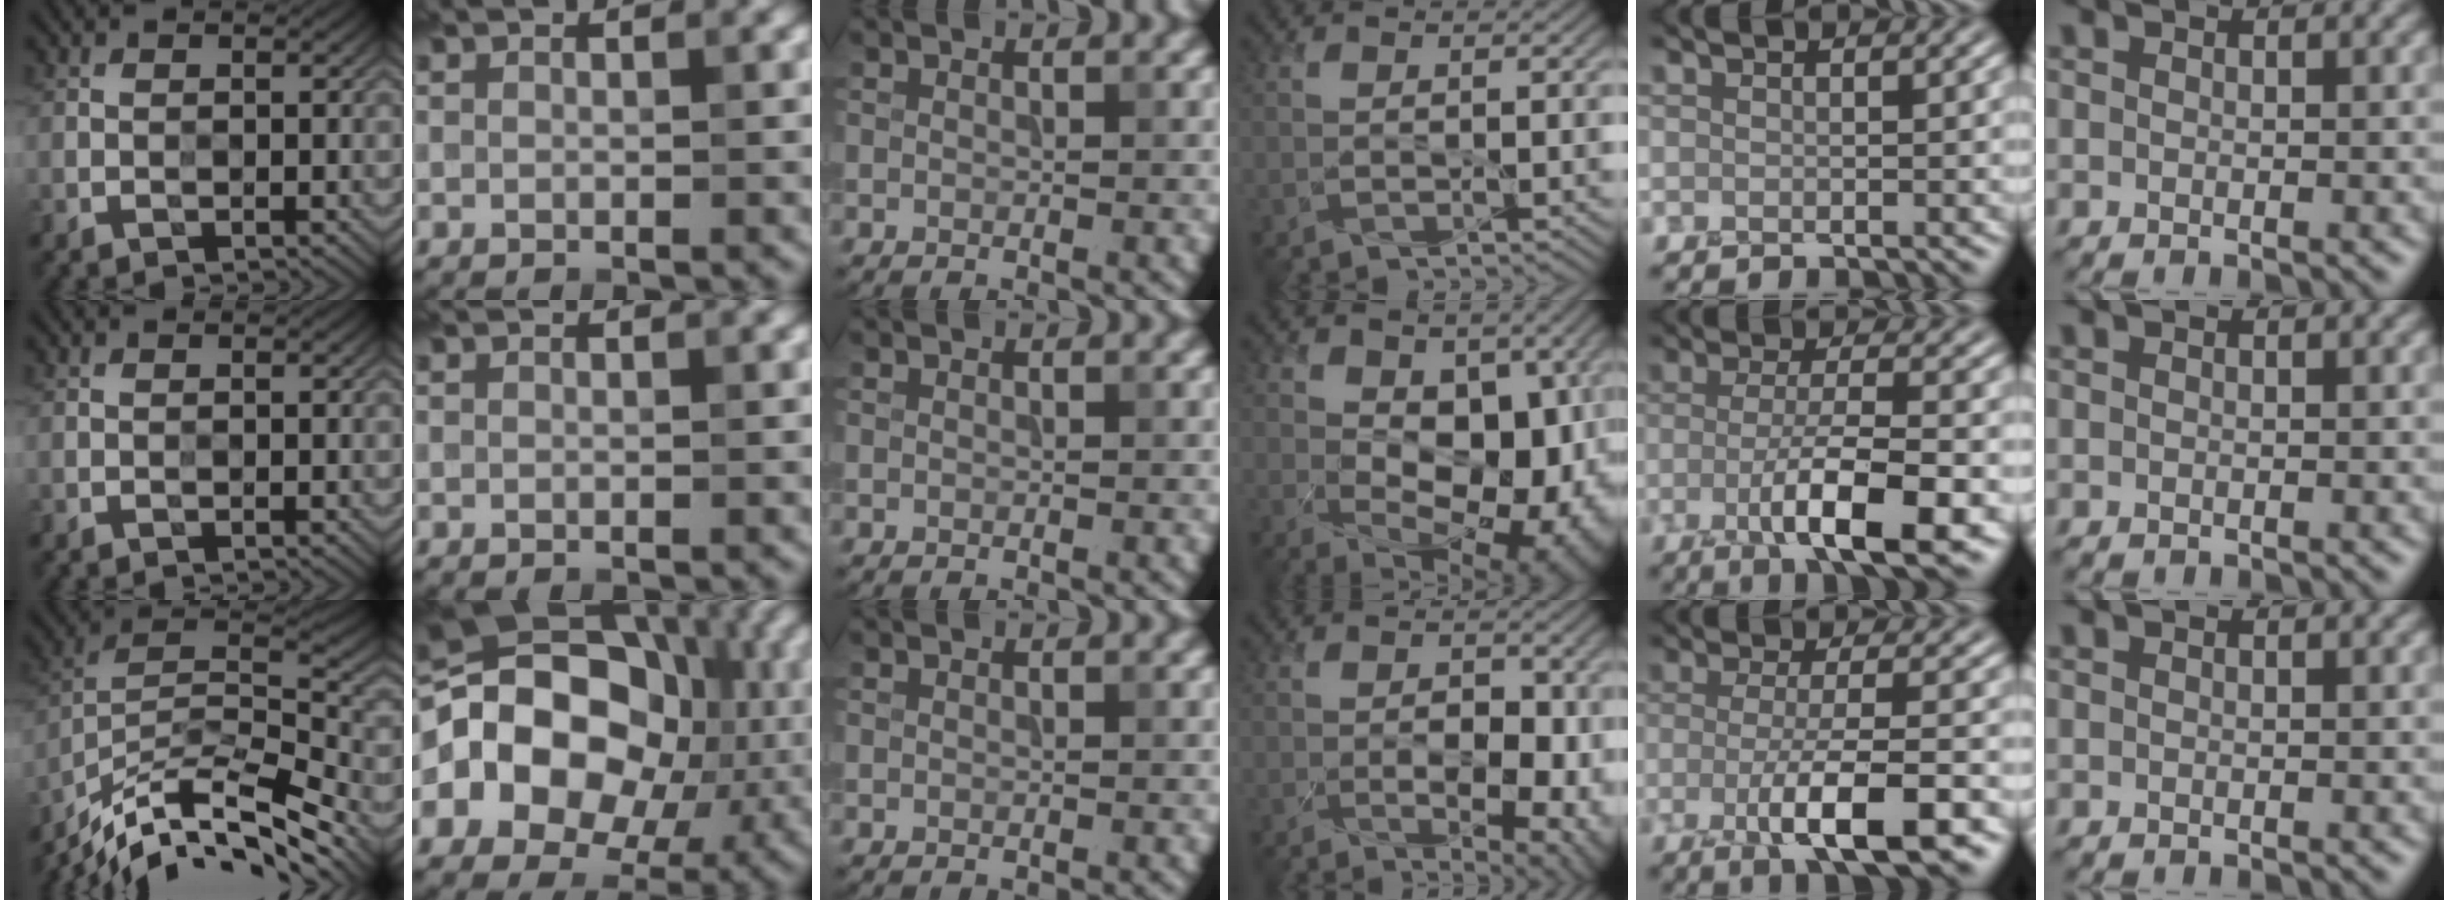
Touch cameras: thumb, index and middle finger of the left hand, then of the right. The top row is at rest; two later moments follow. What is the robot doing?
{"motion": "peel", "object": "sticker"}